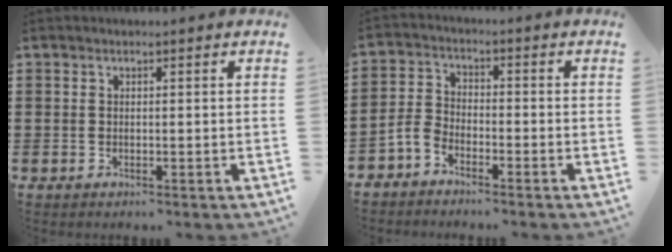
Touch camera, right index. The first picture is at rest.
{"total": 3.2, "force": [-3.0, 1.0, 0.8], "torque": [-0.034, 0.002, -0.067]}